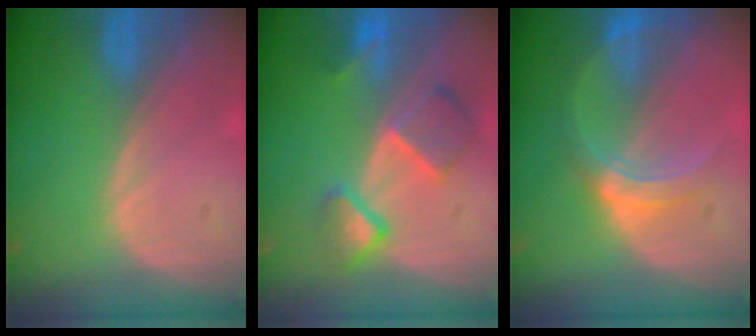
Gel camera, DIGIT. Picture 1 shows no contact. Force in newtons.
{"total": 7.6, "press": 6.7, "slide": 3.7}
{"total": 5.8, "press": 5.7, "slide": 0.5}